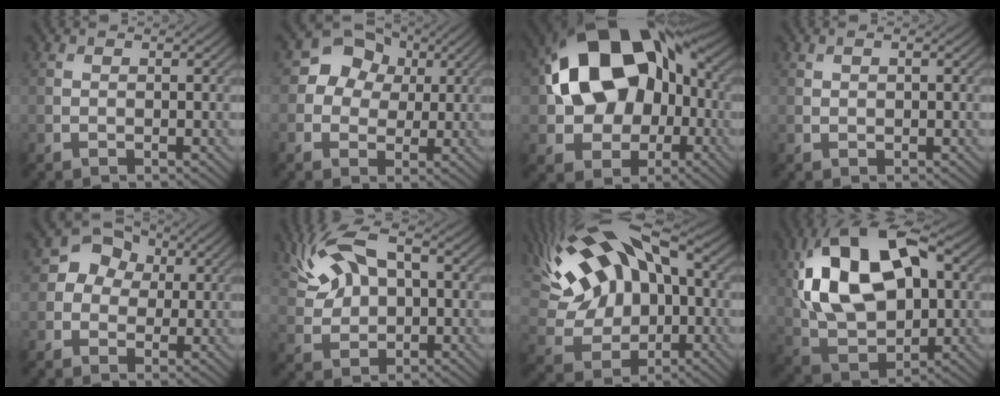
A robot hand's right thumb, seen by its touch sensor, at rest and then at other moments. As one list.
[{"total": 7.8, "force": [1.7, 6.8, 3.3], "torque": [-0.063, 0.030, 0.002]}, {"total": 17.1, "force": [1.7, 12.1, 12.0], "torque": [-0.196, 0.011, 0.019]}, {"total": 0.9, "force": [0.4, 0.4, 0.7], "torque": [-0.016, 0.001, 0.008]}, {"total": 5.8, "force": [0.8, 5.2, 2.6], "torque": [-0.043, 0.016, -0.010]}, {"total": 9.6, "force": [3.0, 5.7, 7.1], "torque": [-0.170, 0.021, 0.053]}, {"total": 17.4, "force": [4.0, 10.2, 13.5], "torque": [-0.283, 0.036, 0.061]}, {"total": 18.0, "force": [4.1, 10.3, 14.2], "torque": [-0.282, 0.028, 0.059]}]